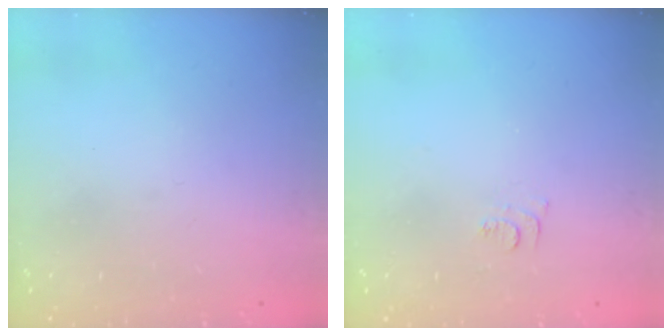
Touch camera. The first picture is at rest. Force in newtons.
{"total": 4.5, "press": 4.5, "slide": 0.7}